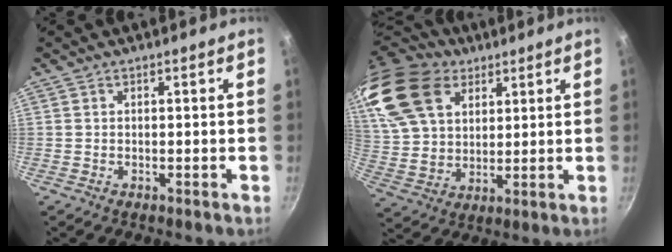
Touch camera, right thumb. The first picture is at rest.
{"total": 18.7, "force": [11.2, 11.9, 9.2], "torque": [-0.164, -0.028, 0.217]}